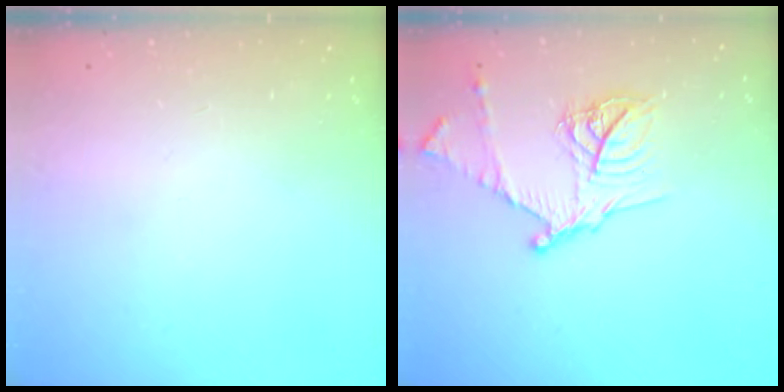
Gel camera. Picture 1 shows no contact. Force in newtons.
{"total": 15.4, "press": 15.4, "slide": 1.1}